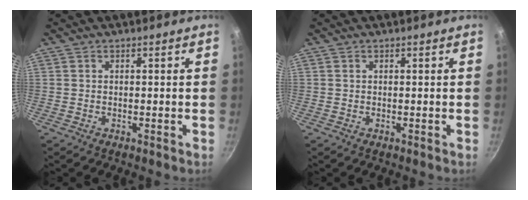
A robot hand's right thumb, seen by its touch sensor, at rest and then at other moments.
{"total": 0.0}